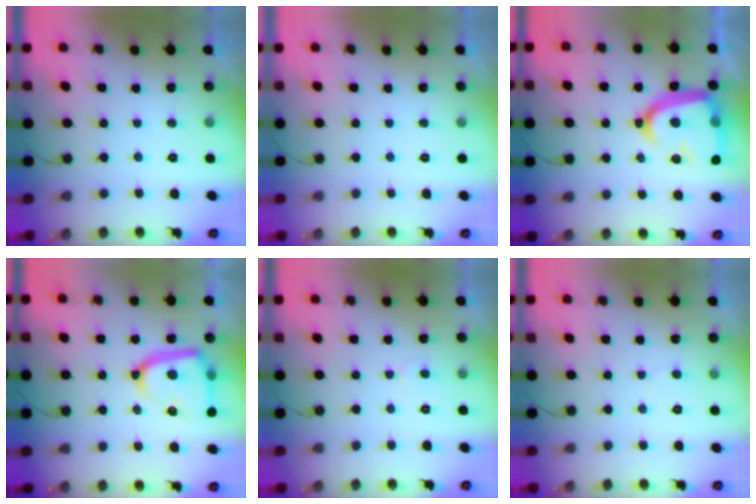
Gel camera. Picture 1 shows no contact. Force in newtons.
{"total": 0.0}
{"total": 19.6, "press": 19.5, "slide": 1.7}
{"total": 16.9, "press": 16.8, "slide": 1.7}
{"total": 3.0, "press": 3.0, "slide": 0.3}
{"total": 2.9, "press": 2.9, "slide": 0.3}